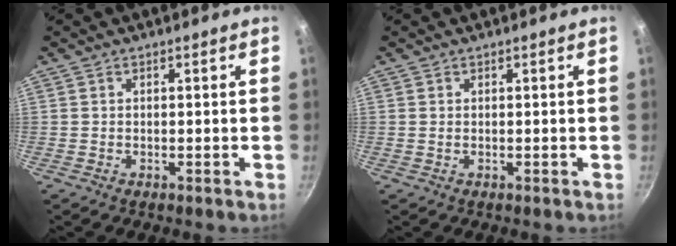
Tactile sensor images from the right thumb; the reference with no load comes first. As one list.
[{"total": 0.0}]